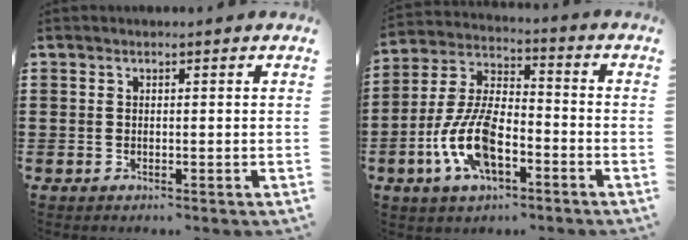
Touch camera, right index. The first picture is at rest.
{"total": 10.4, "force": [-4.1, 4.9, 8.3], "torque": [-0.199, -0.002, -0.082]}